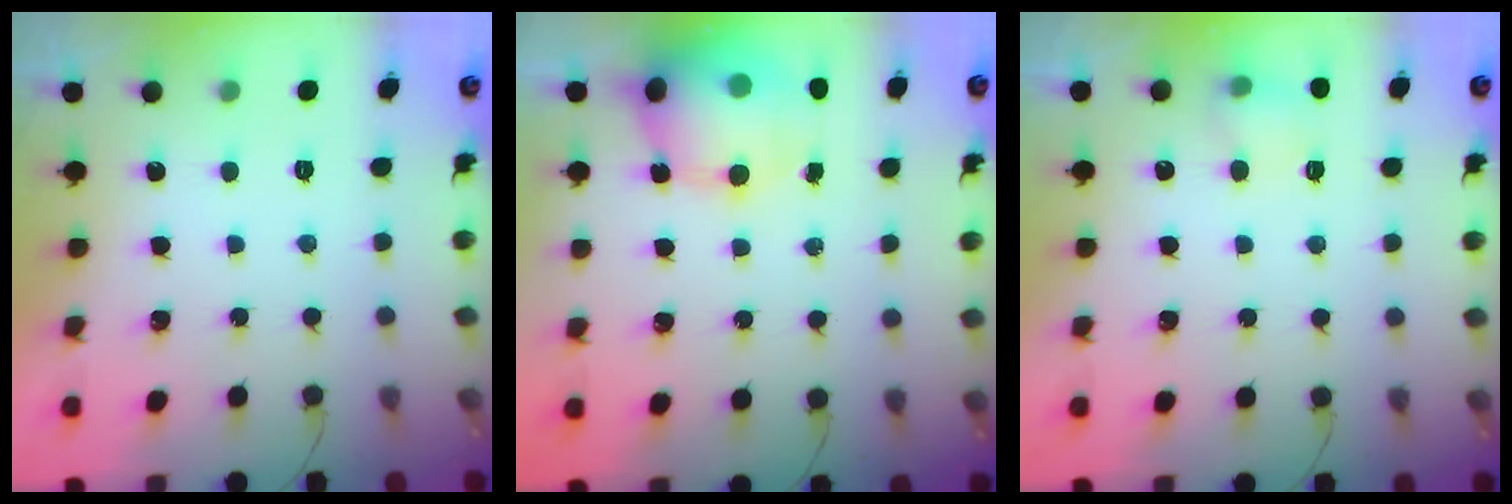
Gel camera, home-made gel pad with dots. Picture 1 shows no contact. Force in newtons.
{"total": 14.9, "press": 14.5, "slide": 3.7}
{"total": 6.3, "press": 6.1, "slide": 1.6}